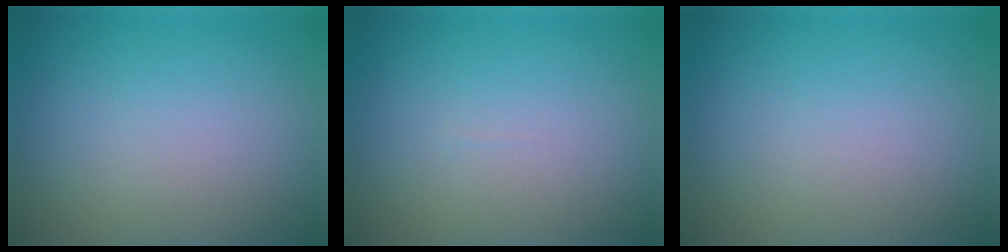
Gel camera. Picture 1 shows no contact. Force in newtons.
{"total": 0.0}
{"total": 0.0}